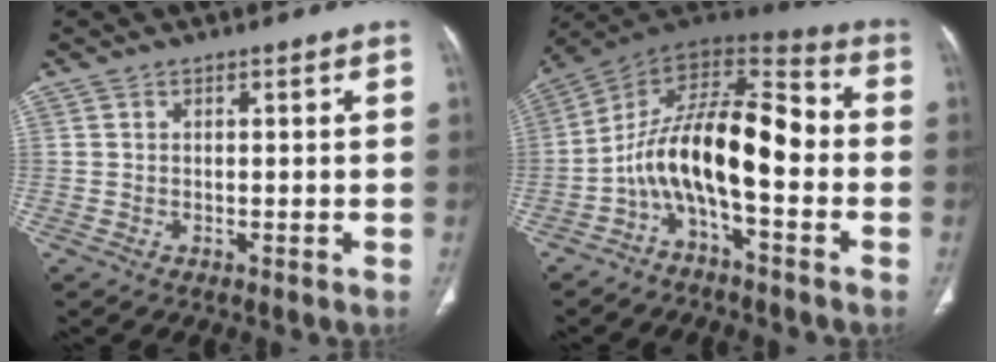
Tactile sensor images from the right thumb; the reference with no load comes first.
{"total": 16.0, "force": [-3.7, 6.6, 14.1], "torque": [-0.224, 0.089, -0.074]}